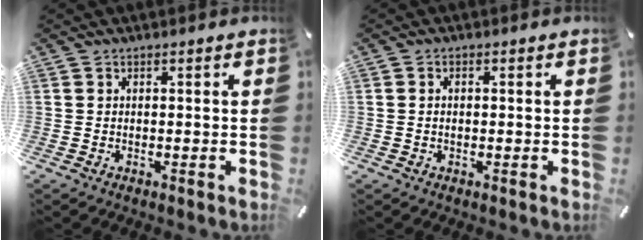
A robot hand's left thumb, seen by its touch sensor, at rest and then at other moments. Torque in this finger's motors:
{"motor_torque": [0.04, -0.51, 0.05, 0.10, -0.01]}